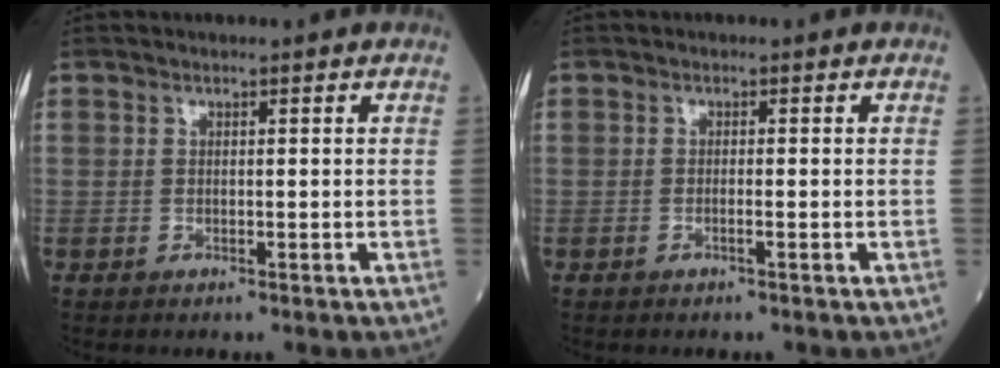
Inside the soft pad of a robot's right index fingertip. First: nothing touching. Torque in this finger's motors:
{"motor_torque": [-0.28, -0.02, -0.07, -0.01]}